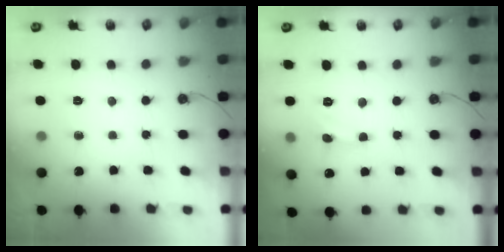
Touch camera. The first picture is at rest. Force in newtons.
{"total": 0.6, "press": 0.5, "slide": 0.4}